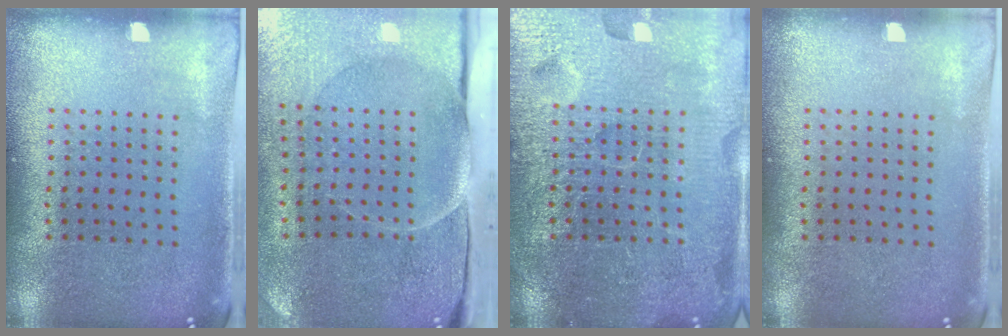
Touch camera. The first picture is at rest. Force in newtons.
{"total": 4.9, "press": 3.9, "slide": 2.9}
{"total": 7.2, "press": 7.1, "slide": 1.0}
{"total": 0.0}